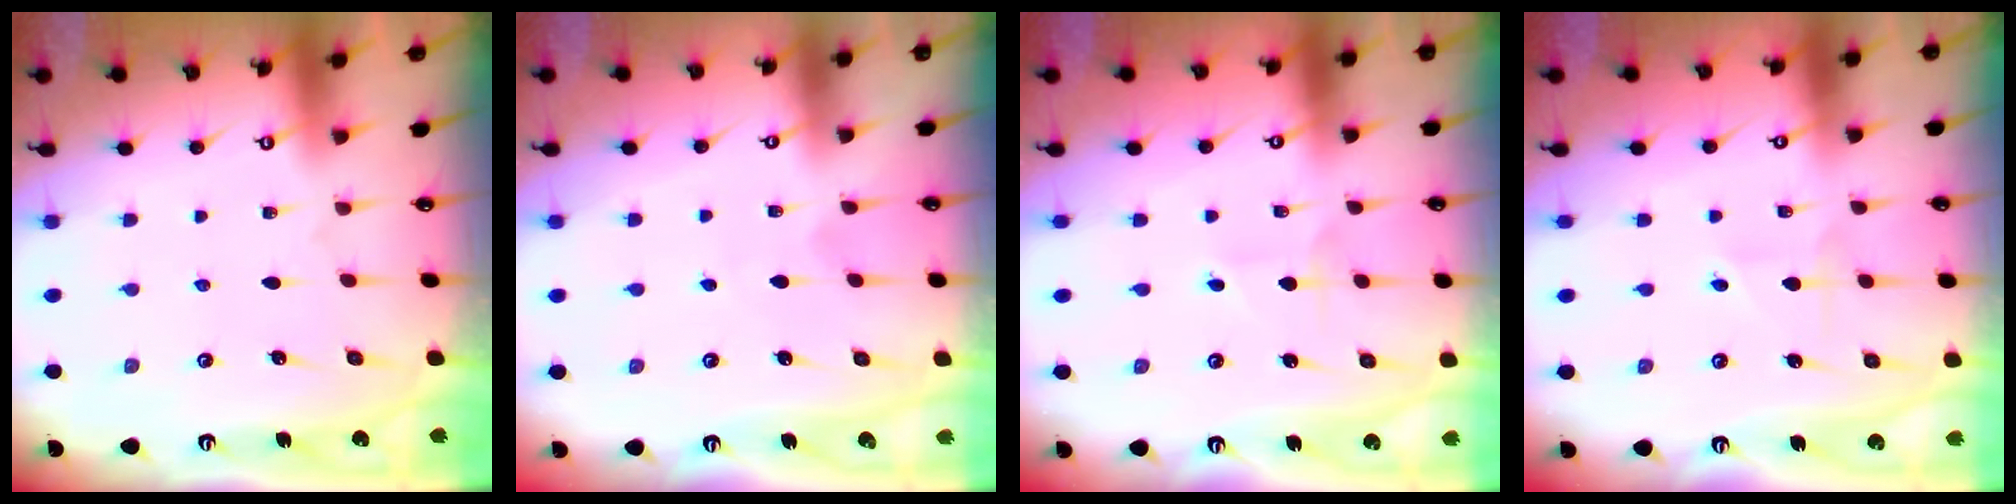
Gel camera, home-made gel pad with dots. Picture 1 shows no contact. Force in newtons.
{"total": 2.5, "press": 2.5, "slide": 0.2}
{"total": 1.4, "press": 1.4, "slide": 0.1}
{"total": 2.5, "press": 2.5, "slide": 0.3}